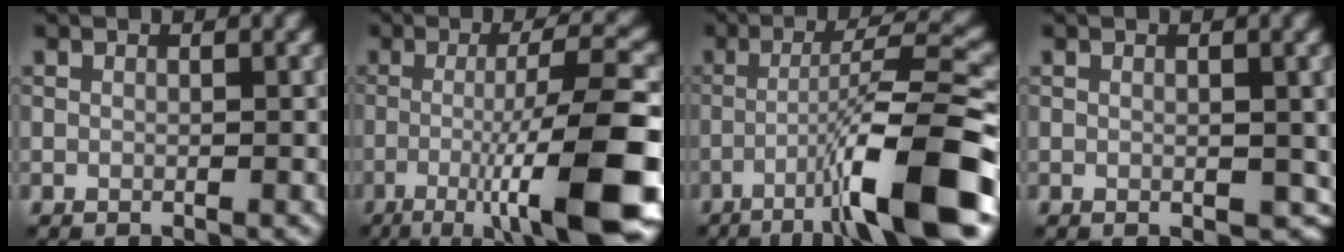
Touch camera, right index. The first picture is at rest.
{"total": 12.0, "force": [-3.8, 2.1, 11.1], "torque": [-0.158, 0.006, -0.067]}
{"total": 10.8, "force": [-4.9, 1.2, 9.5], "torque": [-0.136, 0.023, -0.078]}
{"total": 2.1, "force": [0.0, 1.3, 1.7], "torque": [-0.017, -0.005, 0.004]}